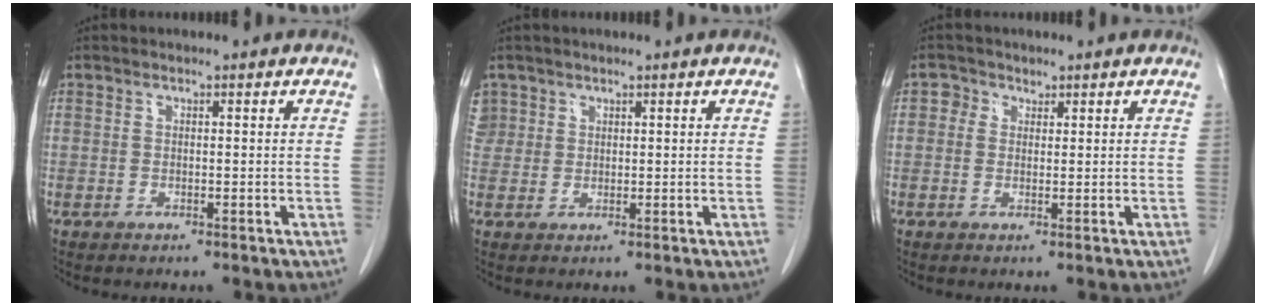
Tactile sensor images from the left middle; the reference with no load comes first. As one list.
[{"total": 3.3, "force": [1.8, 2.8, 0.1], "torque": [0.009, 0.014, 0.034]}, {"total": 1.9, "force": [0.9, 1.6, 0.3], "torque": [0.003, 0.004, 0.009]}]